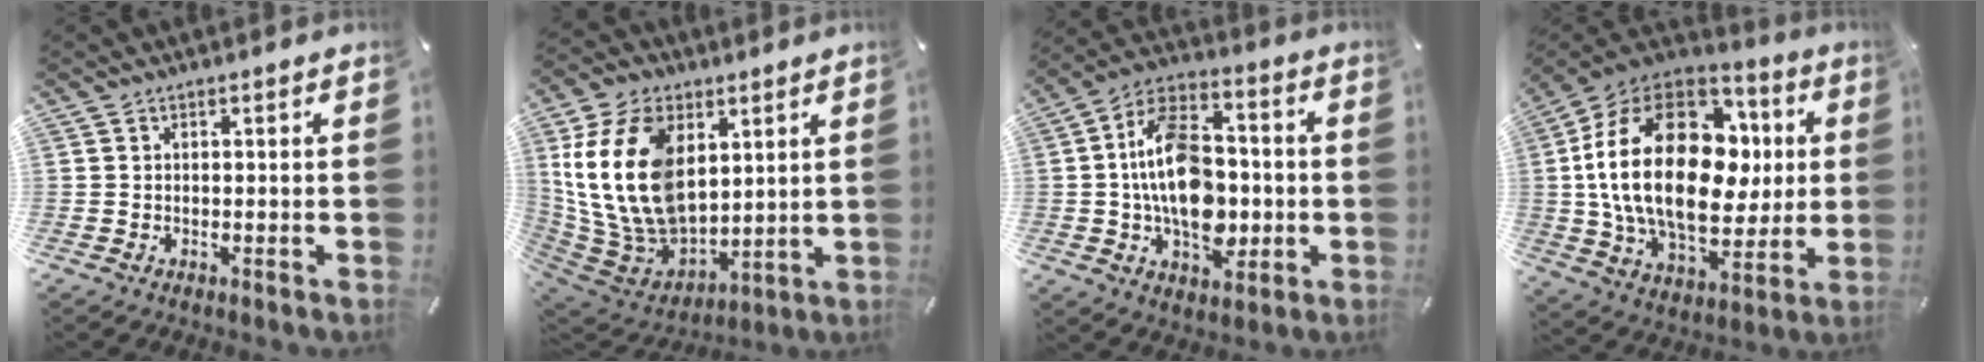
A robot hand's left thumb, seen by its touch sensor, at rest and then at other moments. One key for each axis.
{"total": 21.0, "fx": 6.0, "fy": 14.3, "fz": 14.2, "tx": -0.327, "ty": -0.027, "tz": 0.110}
{"total": 17.5, "fx": -1.4, "fy": 11.5, "fz": 13.1, "tx": -0.258, "ty": 0.012, "tz": -0.024}
{"total": 29.2, "fx": 3.0, "fy": 19.1, "fz": 21.9, "tx": -0.437, "ty": 0.003, "tz": 0.057}